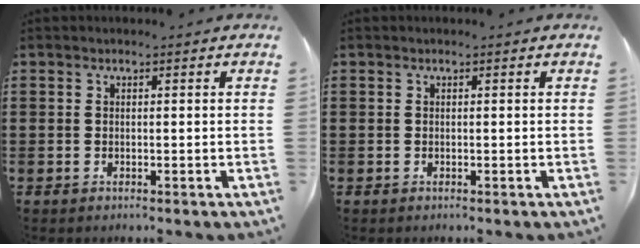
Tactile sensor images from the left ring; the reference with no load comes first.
{"total": 0.0}